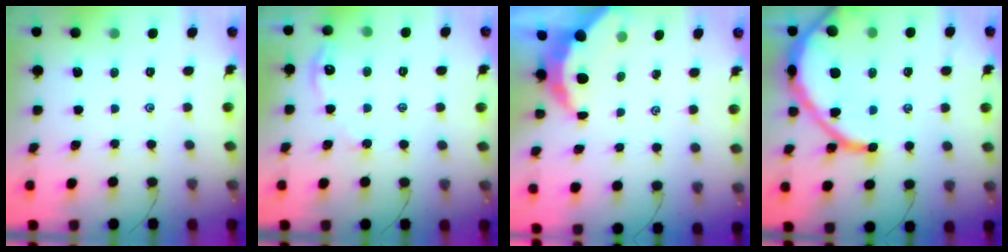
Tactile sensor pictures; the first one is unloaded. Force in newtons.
{"total": 3.3, "press": 3.3, "slide": 0.4}
{"total": 5.8, "press": 5.8, "slide": 0.9}
{"total": 18.7, "press": 18.6, "slide": 1.8}